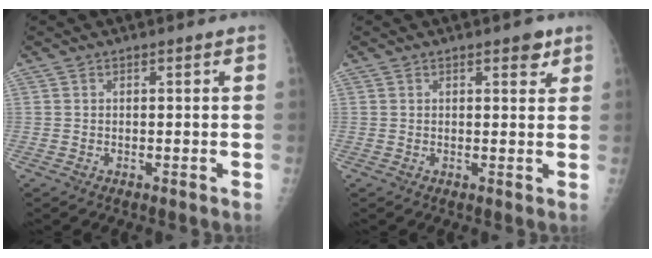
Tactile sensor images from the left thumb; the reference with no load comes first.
{"total": 2.6, "force": [1.6, 1.2, 1.6], "torque": [-0.005, -0.007, 0.018]}